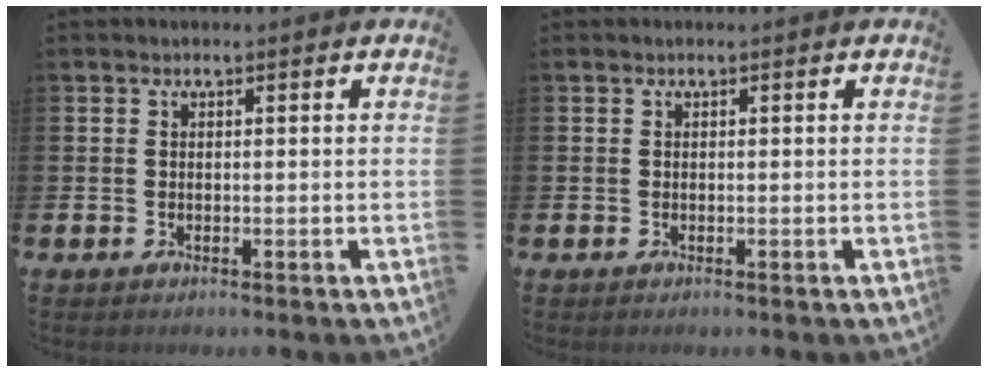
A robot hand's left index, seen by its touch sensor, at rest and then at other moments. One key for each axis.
{"total": 0.0}